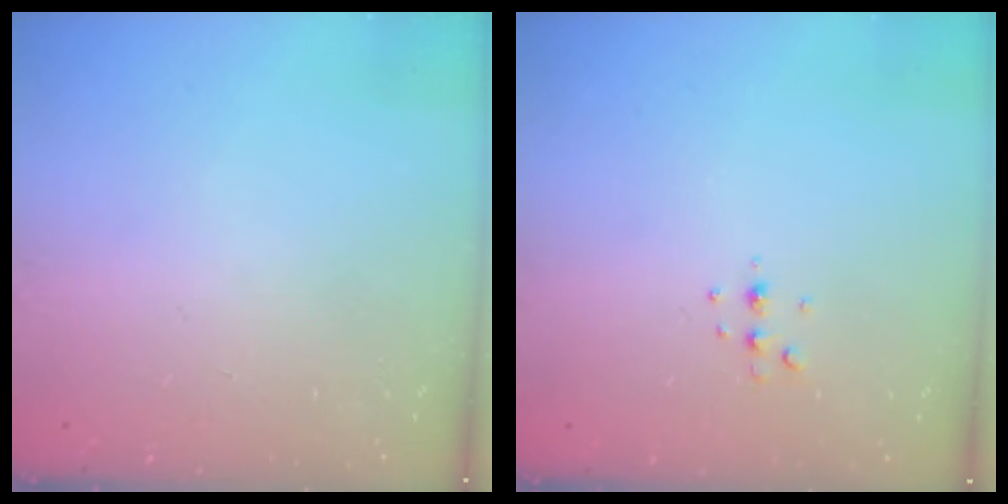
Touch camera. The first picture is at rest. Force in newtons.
{"total": 3.7, "press": 3.6, "slide": 0.7}